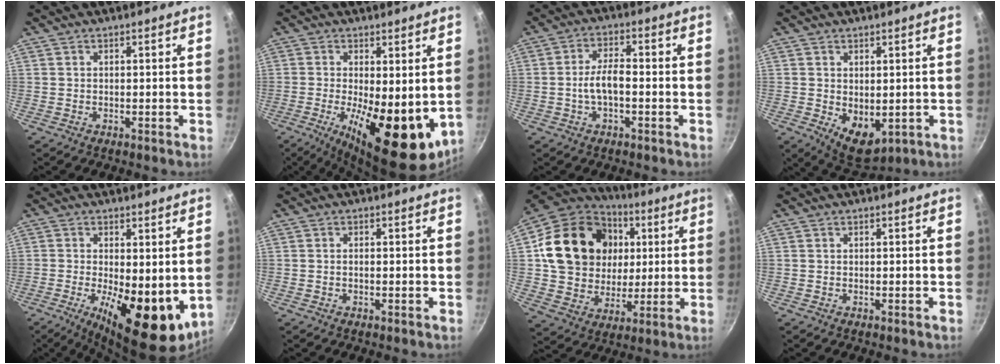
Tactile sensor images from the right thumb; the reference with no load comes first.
{"total": 16.5, "force": [-2.2, 6.6, 15.0], "torque": [-0.203, -0.024, -0.022]}
{"total": 5.7, "force": [-1.4, 2.4, 5.0], "torque": [-0.089, 0.025, -0.028]}
{"total": 7.0, "force": [-0.2, 4.5, 5.4], "torque": [-0.059, -0.018, 0.015]}
{"total": 14.8, "force": [-2.1, 6.0, 13.3], "torque": [-0.181, -0.020, -0.019]}
{"total": 0.6, "force": [-0.2, 0.2, 0.5], "torque": [-0.011, 0.003, -0.003]}
{"total": 23.1, "force": [4.9, 18.9, 12.3], "torque": [-0.199, 0.011, 0.089]}
{"total": 0.0}